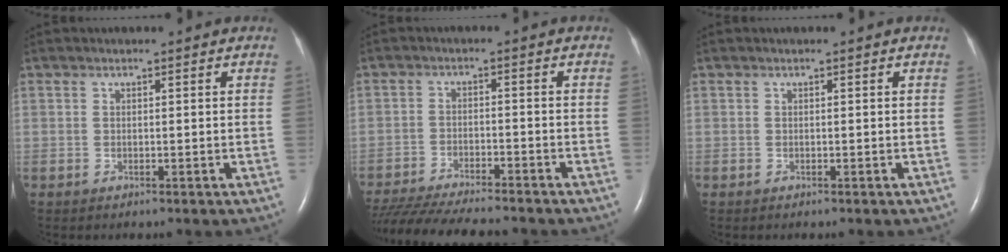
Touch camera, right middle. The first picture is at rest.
{"total": 16.3, "force": [-14.5, 1.9, 7.2], "torque": [-0.140, -0.034, -0.220]}
{"total": 0.0}